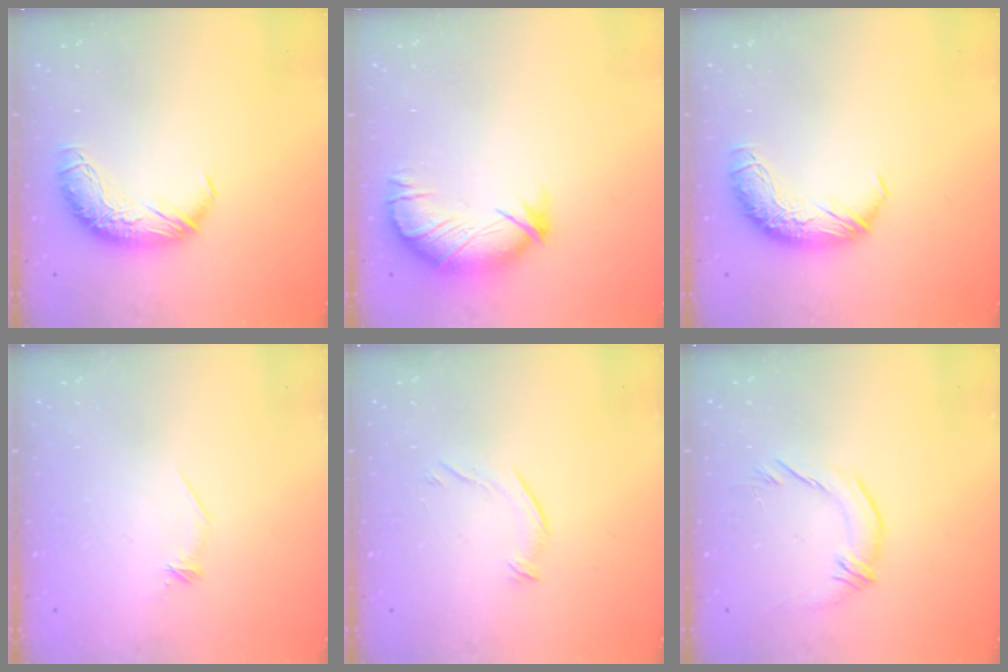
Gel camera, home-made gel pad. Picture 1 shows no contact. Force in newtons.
{"total": 3.9, "press": 3.3, "slide": 2.0}
{"total": 0.0}
{"total": 7.8, "press": 7.8, "slide": 0.7}
{"total": 5.5, "press": 5.3, "slide": 1.4}
{"total": 1.8, "press": 0.7, "slide": 1.7}